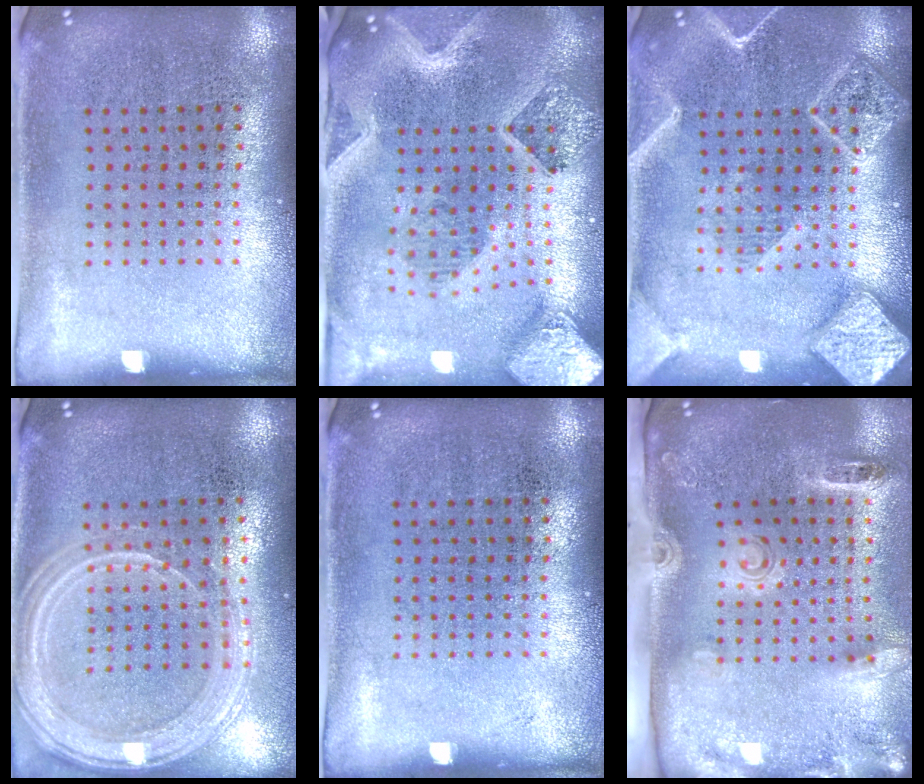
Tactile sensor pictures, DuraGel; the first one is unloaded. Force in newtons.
{"total": 4.2, "press": 3.3, "slide": 2.7}
{"total": 4.2, "press": 4.1, "slide": 0.6}
{"total": 1.5, "press": 1.4, "slide": 0.3}
{"total": 0.0}
{"total": 2.9, "press": 2.0, "slide": 2.1}